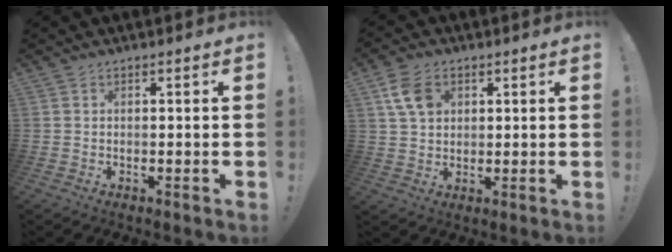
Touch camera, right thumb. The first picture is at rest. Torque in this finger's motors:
{"motor_torque": [0.02, 0.05, 0.24, 0.14, 0.01]}